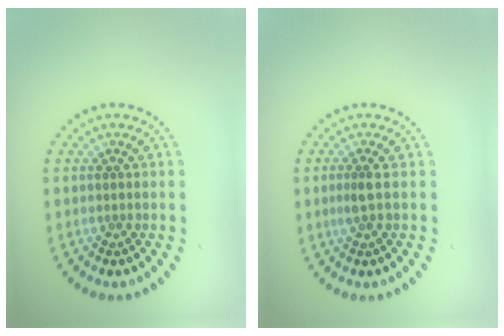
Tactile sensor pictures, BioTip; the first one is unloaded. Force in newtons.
{"total": 1.4, "press": 1.0, "slide": 1.0}